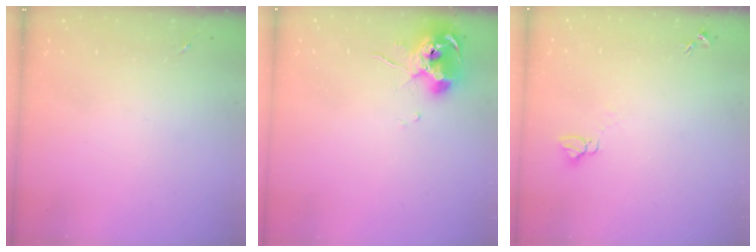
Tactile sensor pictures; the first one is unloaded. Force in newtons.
{"total": 10.4, "press": 10.3, "slide": 1.1}
{"total": 3.9, "press": 3.8, "slide": 0.3}